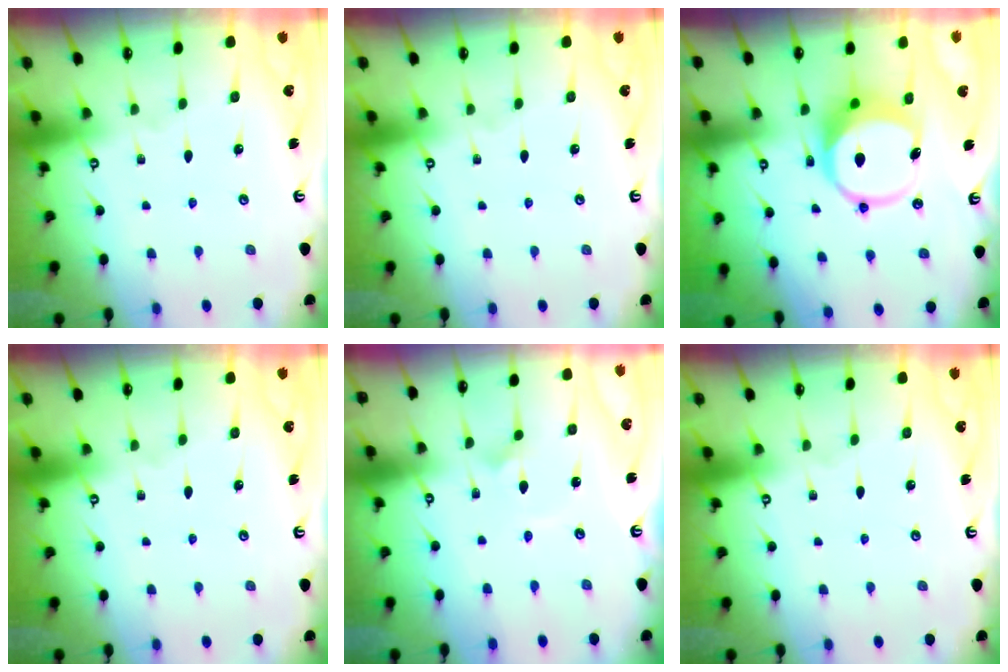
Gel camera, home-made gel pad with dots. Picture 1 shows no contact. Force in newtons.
{"total": 0.0}
{"total": 9.9, "press": 9.8, "slide": 1.6}
{"total": 0.0}
{"total": 2.8, "press": 2.8, "slide": 0.2}
{"total": 0.0}